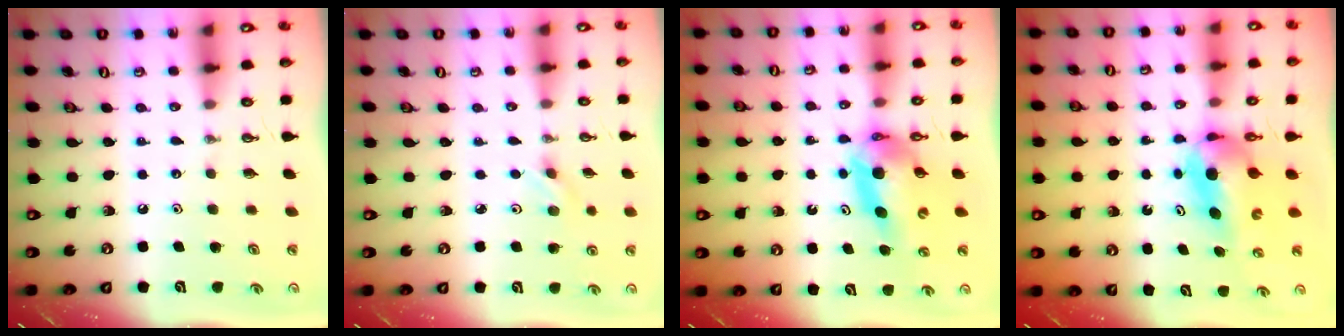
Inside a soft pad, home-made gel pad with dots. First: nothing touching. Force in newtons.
{"total": 2.9, "press": 2.6, "slide": 1.4}
{"total": 9.8, "press": 9.8, "slide": 1.0}
{"total": 5.3, "press": 5.3, "slide": 0.7}